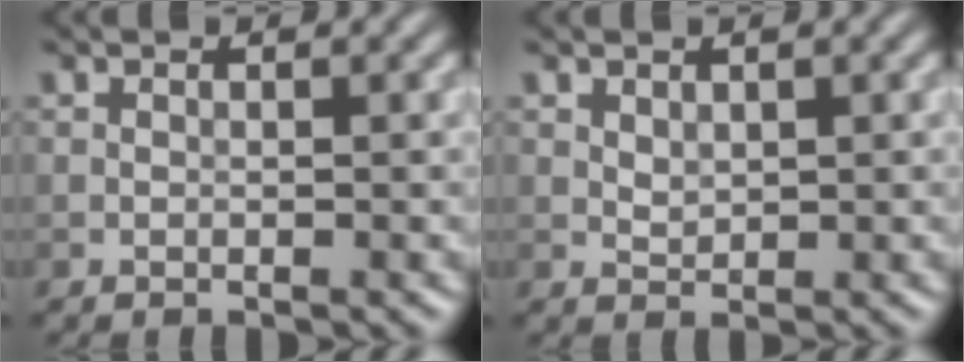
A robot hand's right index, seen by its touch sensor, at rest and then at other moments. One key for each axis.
{"total": 1.0, "fx": 0.5, "fy": 0.7, "fz": 0.5, "tx": -0.011, "ty": -0.004, "tz": 0.014}